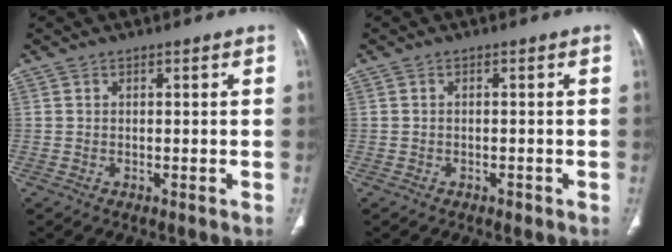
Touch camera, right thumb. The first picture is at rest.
{"total": 1.0, "force": [-0.6, 0.6, 0.5], "torque": [-0.007, 0.001, -0.009]}